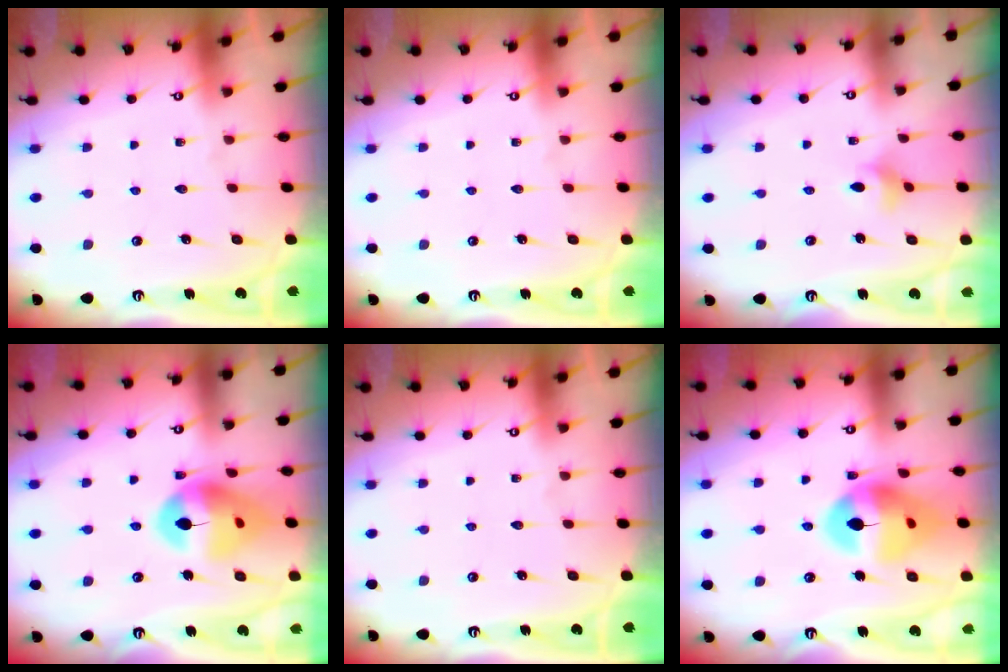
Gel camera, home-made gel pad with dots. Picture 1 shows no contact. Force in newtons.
{"total": 0.0}
{"total": 4.2, "press": 4.1, "slide": 0.6}
{"total": 14.8, "press": 14.7, "slide": 1.6}
{"total": 0.0}
{"total": 15.0, "press": 14.9, "slide": 2.0}